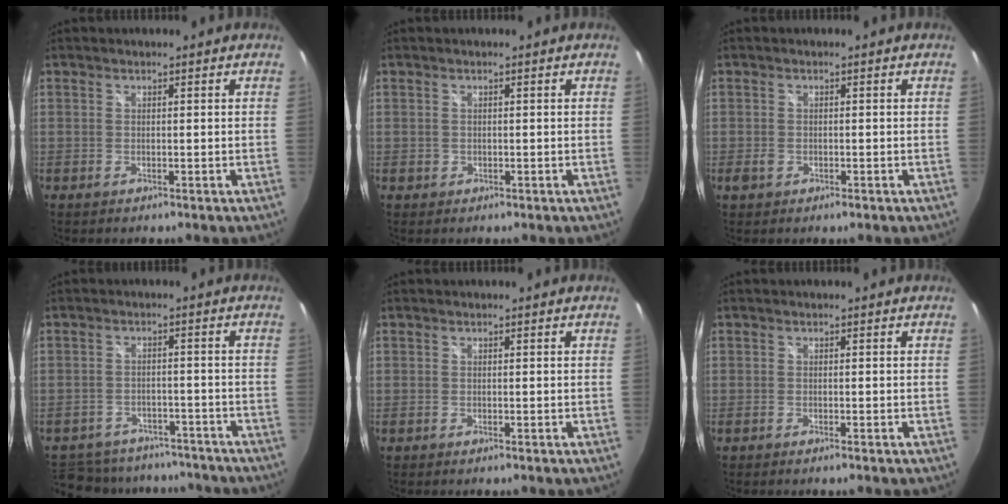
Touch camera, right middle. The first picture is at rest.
{"total": 1.0, "force": [-0.2, 0.9, 0.2], "torque": [-0.002, -0.002, -0.004]}
{"total": 1.9, "force": [-0.9, 1.3, 1.1], "torque": [-0.020, -0.002, -0.017]}
{"total": 18.3, "force": [-15.0, 8.5, 6.1], "torque": [-0.150, 0.022, -0.197]}
{"total": 0.0}
{"total": 0.8, "force": [-0.6, -0.1, 0.4], "torque": [-0.006, 0.001, -0.012]}